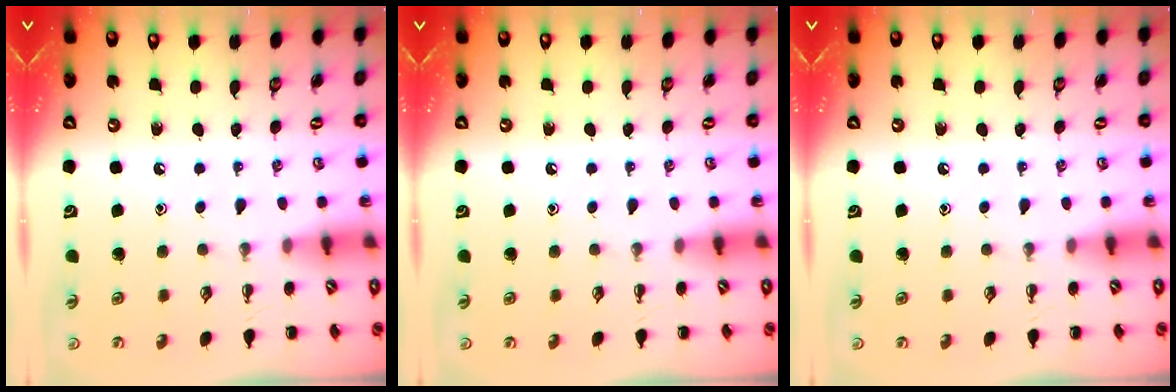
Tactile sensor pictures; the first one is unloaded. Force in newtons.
{"total": 0.0}
{"total": 0.0}